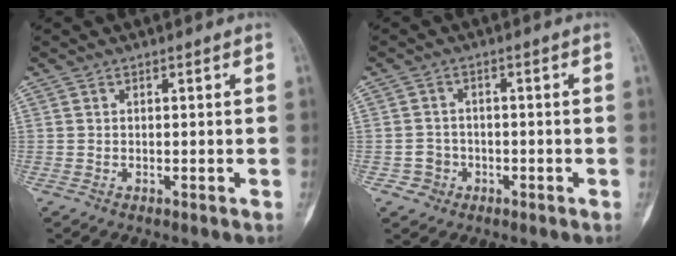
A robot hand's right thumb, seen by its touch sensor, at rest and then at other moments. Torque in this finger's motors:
{"motor_torque": [0.50, -0.17, 0.28, -0.01, 0.04]}